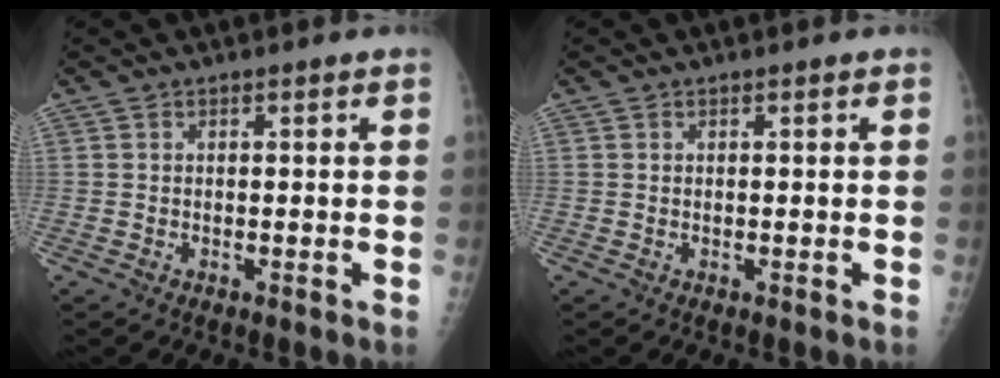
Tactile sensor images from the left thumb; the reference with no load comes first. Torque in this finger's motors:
{"motor_torque": [0.00, 0.00, -0.02, 0.01, 0.00]}